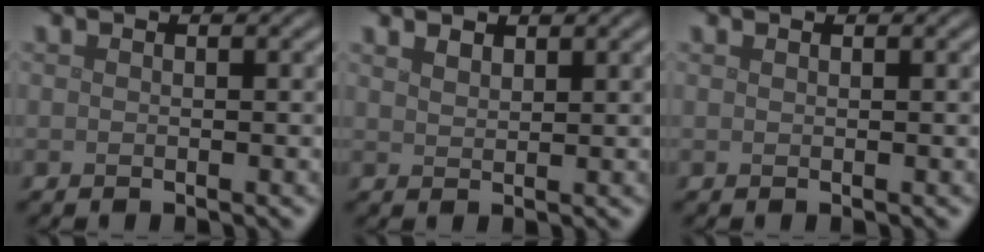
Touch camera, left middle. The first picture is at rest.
{"total": 1.2, "force": [1.1, 0.3, 0.4], "torque": [-0.010, 0.000, 0.023]}
{"total": 0.0}